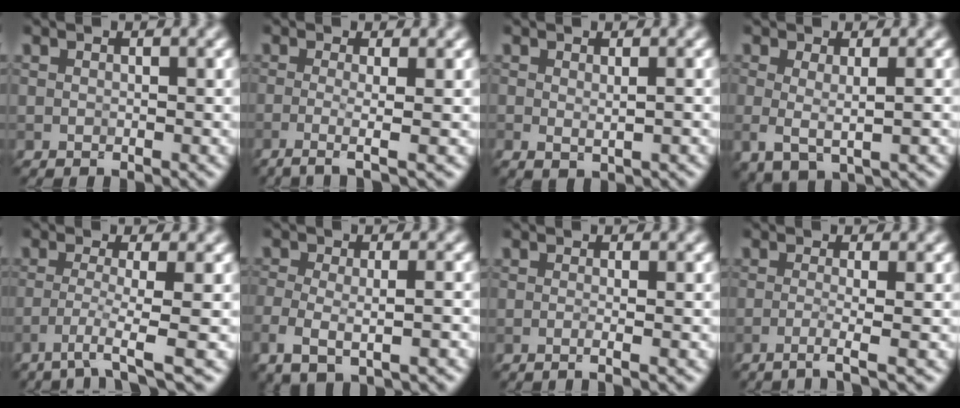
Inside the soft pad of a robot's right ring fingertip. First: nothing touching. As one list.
[{"total": 3.3, "force": [-1.0, 0.8, 3.0], "torque": [-0.044, -0.004, -0.032]}, {"total": 1.0, "force": [0.2, 0.4, 1.0], "torque": [-0.019, -0.005, 0.006]}, {"total": 2.6, "force": [0.1, 1.1, 2.3], "torque": [-0.047, -0.008, 0.002]}, {"total": 3.5, "force": [-1.5, 0.2, 3.2], "torque": [-0.056, -0.003, -0.043]}, {"total": 4.2, "force": [-1.8, 1.7, 3.3], "torque": [-0.061, -0.006, -0.023]}, {"total": 2.2, "force": [-0.1, 1.1, 1.9], "torque": [-0.006, -0.004, -0.027]}, {"total": 2.4, "force": [-1.0, 0.4, 2.2], "torque": [-0.031, 0.001, -0.037]}]